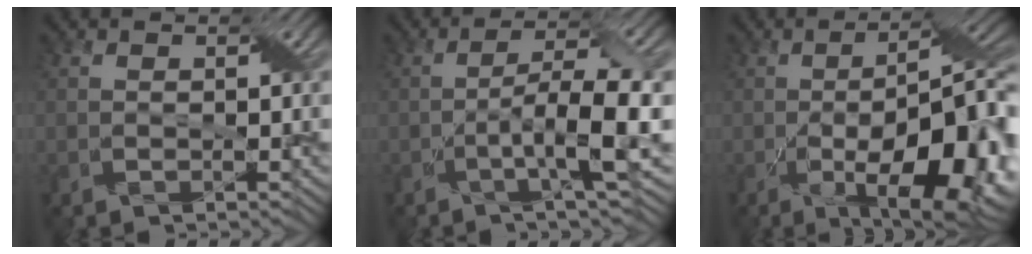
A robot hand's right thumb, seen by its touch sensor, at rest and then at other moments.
{"total": 7.9, "force": [-2.6, 1.2, 7.4], "torque": [-0.115, 0.013, -0.050]}
{"total": 17.9, "force": [-6.5, 6.4, 15.4], "torque": [-0.202, -0.018, -0.086]}